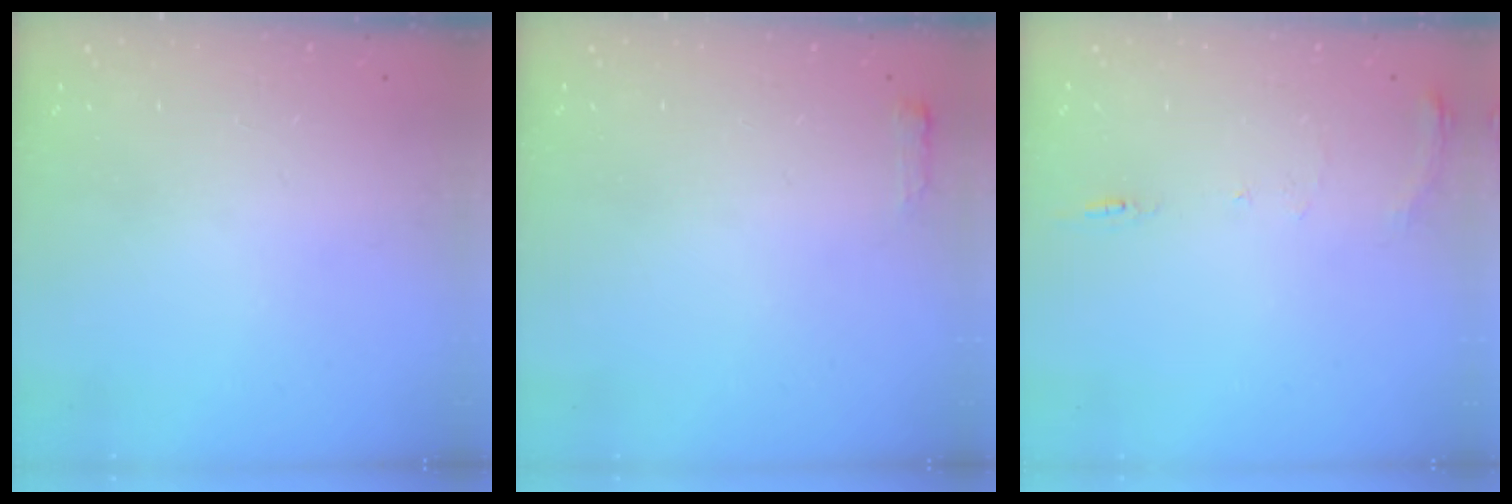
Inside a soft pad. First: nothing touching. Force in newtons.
{"total": 2.7, "press": 2.6, "slide": 0.5}
{"total": 7.4, "press": 7.4, "slide": 0.8}